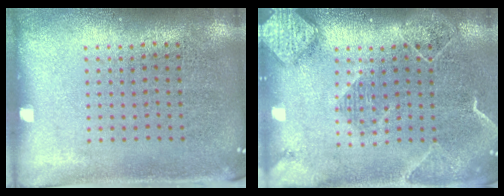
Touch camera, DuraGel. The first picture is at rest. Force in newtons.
{"total": 2.2, "press": 2.0, "slide": 1.1}